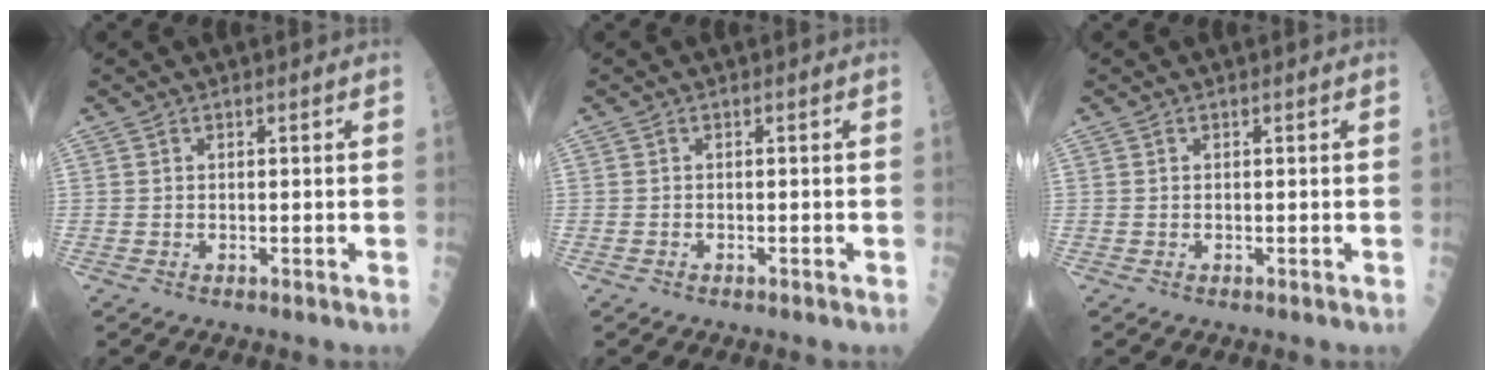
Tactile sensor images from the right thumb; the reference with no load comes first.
{"total": 0.0}
{"total": 0.0}